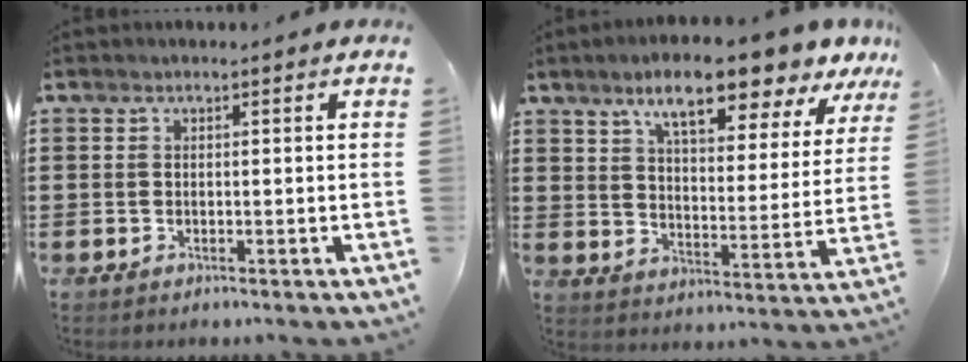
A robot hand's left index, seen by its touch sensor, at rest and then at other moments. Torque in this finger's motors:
{"motor_torque": [2.14, 0.00, 1.05, 0.21]}